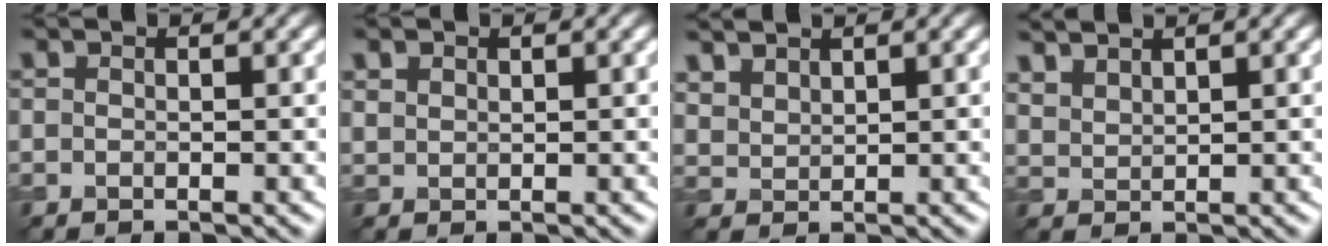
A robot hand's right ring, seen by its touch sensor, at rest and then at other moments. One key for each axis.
{"total": 1.1, "fx": 0.7, "fy": 0.7, "fz": 0.4, "tx": -0.010, "ty": -0.001, "tz": 0.017}
{"total": 2.5, "fx": 2.1, "fy": 1.1, "fz": 0.8, "tx": -0.024, "ty": 0.004, "tz": 0.053}
{"total": 2.5, "fx": 2.2, "fy": 0.8, "fz": 0.8, "tx": -0.019, "ty": 0.007, "tz": 0.050}